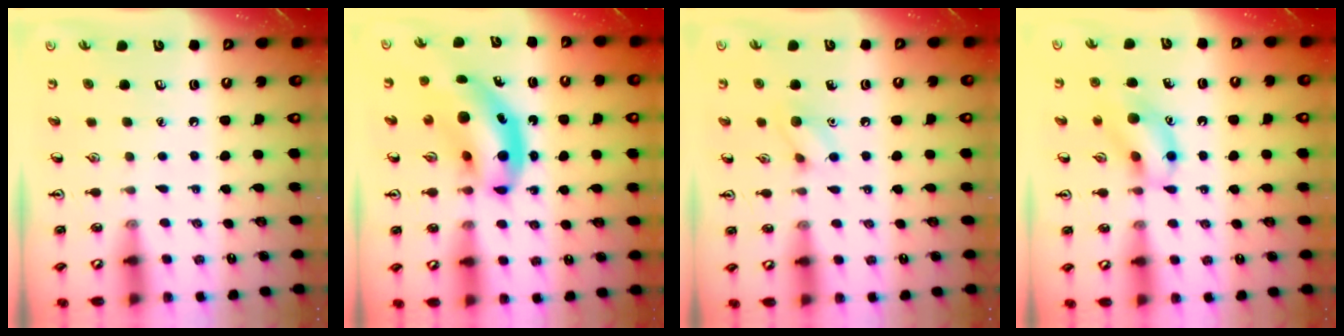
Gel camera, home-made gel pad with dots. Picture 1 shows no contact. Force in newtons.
{"total": 13.2, "press": 12.6, "slide": 3.9}
{"total": 6.7, "press": 6.6, "slide": 0.9}
{"total": 11.8, "press": 11.7, "slide": 1.4}